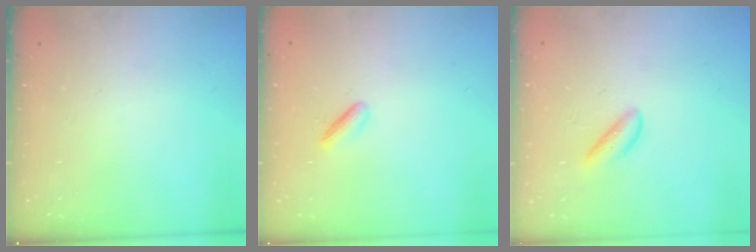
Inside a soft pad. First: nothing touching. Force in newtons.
{"total": 3.0, "press": 2.8, "slide": 0.9}
{"total": 2.3, "press": 2.3, "slide": 0.3}